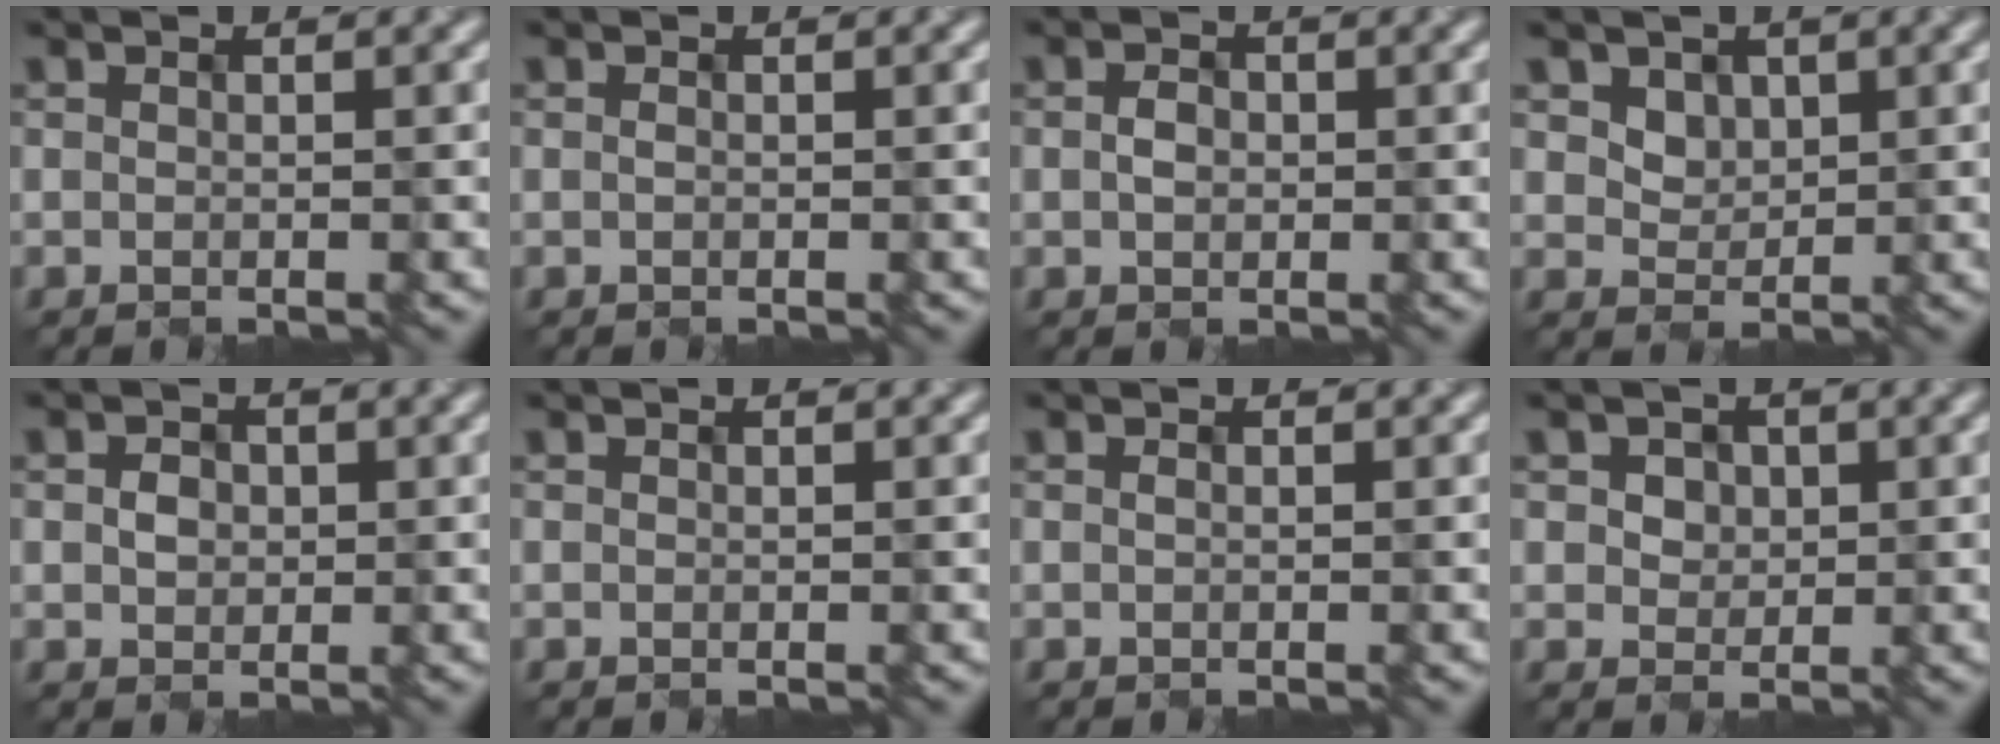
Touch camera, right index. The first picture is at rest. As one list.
[{"total": 0.0}, {"total": 1.1, "force": [-0.3, 0.9, 0.5], "torque": [-0.015, 0.000, -0.001]}, {"total": 2.1, "force": [1.3, 1.5, 0.4], "torque": [-0.024, -0.004, 0.042]}, {"total": 1.1, "force": [-0.1, 1.0, 0.2], "torque": [-0.009, -0.001, 0.002]}, {"total": 0.0}, {"total": 0.0}, {"total": 2.7, "force": [1.3, 2.1, 0.9], "torque": [-0.033, 0.013, 0.022]}]